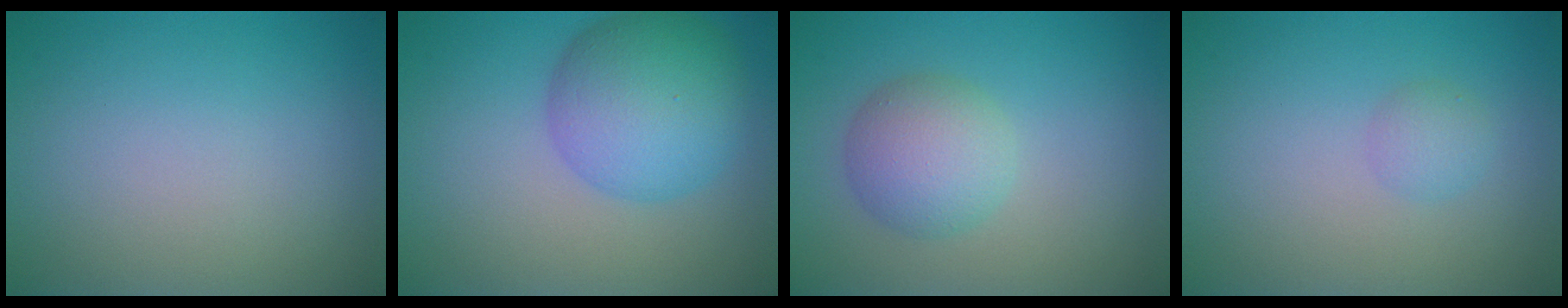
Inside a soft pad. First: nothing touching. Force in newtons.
{"total": 7.5, "press": 7.5, "slide": 0.4}
{"total": 4.0, "press": 4.0, "slide": 0.1}
{"total": 1.3, "press": 1.3, "slide": 0.1}